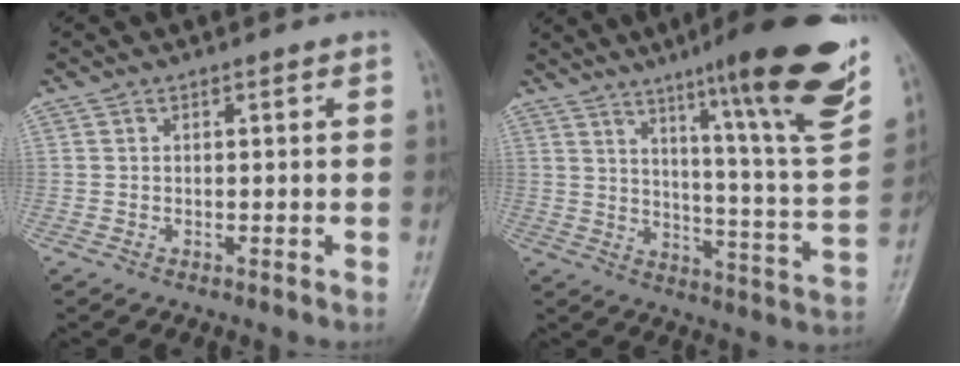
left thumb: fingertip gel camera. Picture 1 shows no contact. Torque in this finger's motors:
{"motor_torque": [0.97, -0.32, 1.68, -1.08, 0.32]}